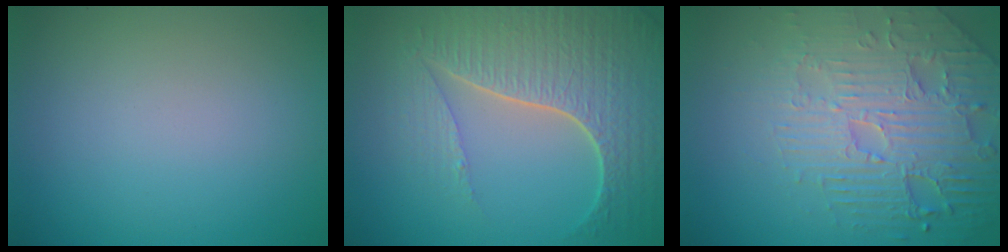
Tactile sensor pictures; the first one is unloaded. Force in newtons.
{"total": 7.7, "press": 5.7, "slide": 5.2}
{"total": 5.5, "press": 5.0, "slide": 2.4}